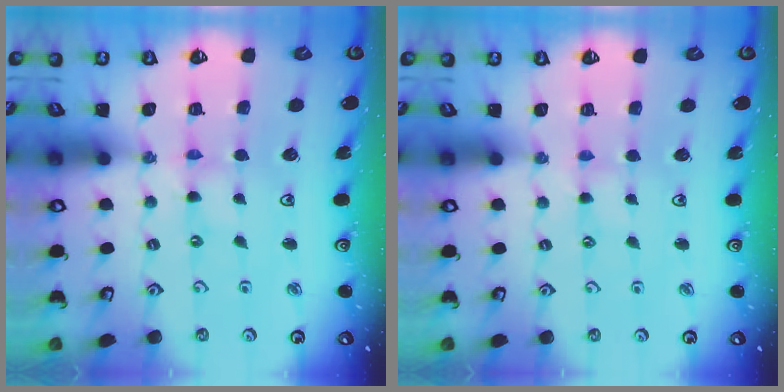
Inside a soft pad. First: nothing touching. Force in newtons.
{"total": 0.7, "press": 0.7, "slide": 0.2}